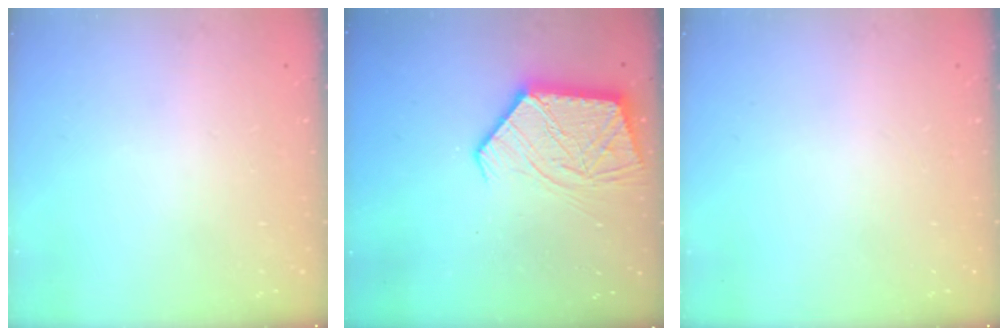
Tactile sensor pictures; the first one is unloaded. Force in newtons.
{"total": 13.8, "press": 13.7, "slide": 1.0}
{"total": 0.0}